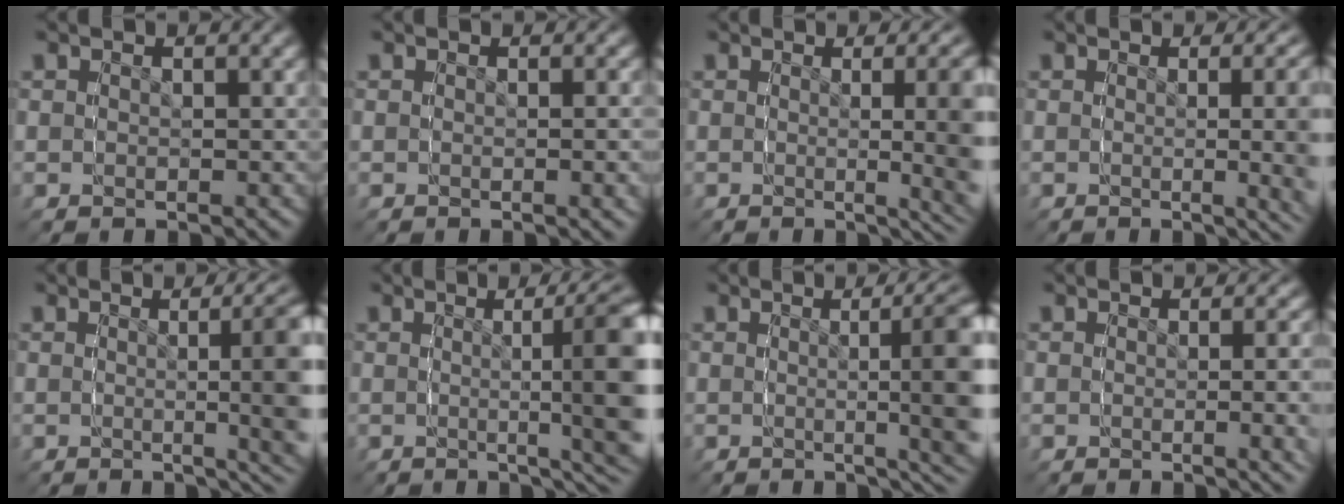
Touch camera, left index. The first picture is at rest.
{"total": 2.1, "force": [-0.1, -1.9, -0.8], "torque": [0.010, 0.012, -0.005]}
{"total": 2.6, "force": [0.1, -1.9, 1.8], "torque": [-0.008, 0.018, 0.002]}
{"total": 2.4, "force": [0.5, -2.3, 0.1], "torque": [0.012, 0.020, 0.004]}
{"total": 3.6, "force": [-0.3, -1.1, 3.4], "torque": [-0.020, 0.019, -0.004]}
{"total": 7.2, "force": [-0.9, -0.4, 7.1], "torque": [-0.077, 0.024, -0.010]}
{"total": 5.3, "force": [-0.6, -0.6, 5.2], "torque": [-0.046, 0.022, -0.007]}
{"total": 2.8, "force": [0.3, -2.6, -0.9], "torque": [0.019, 0.021, -0.002]}